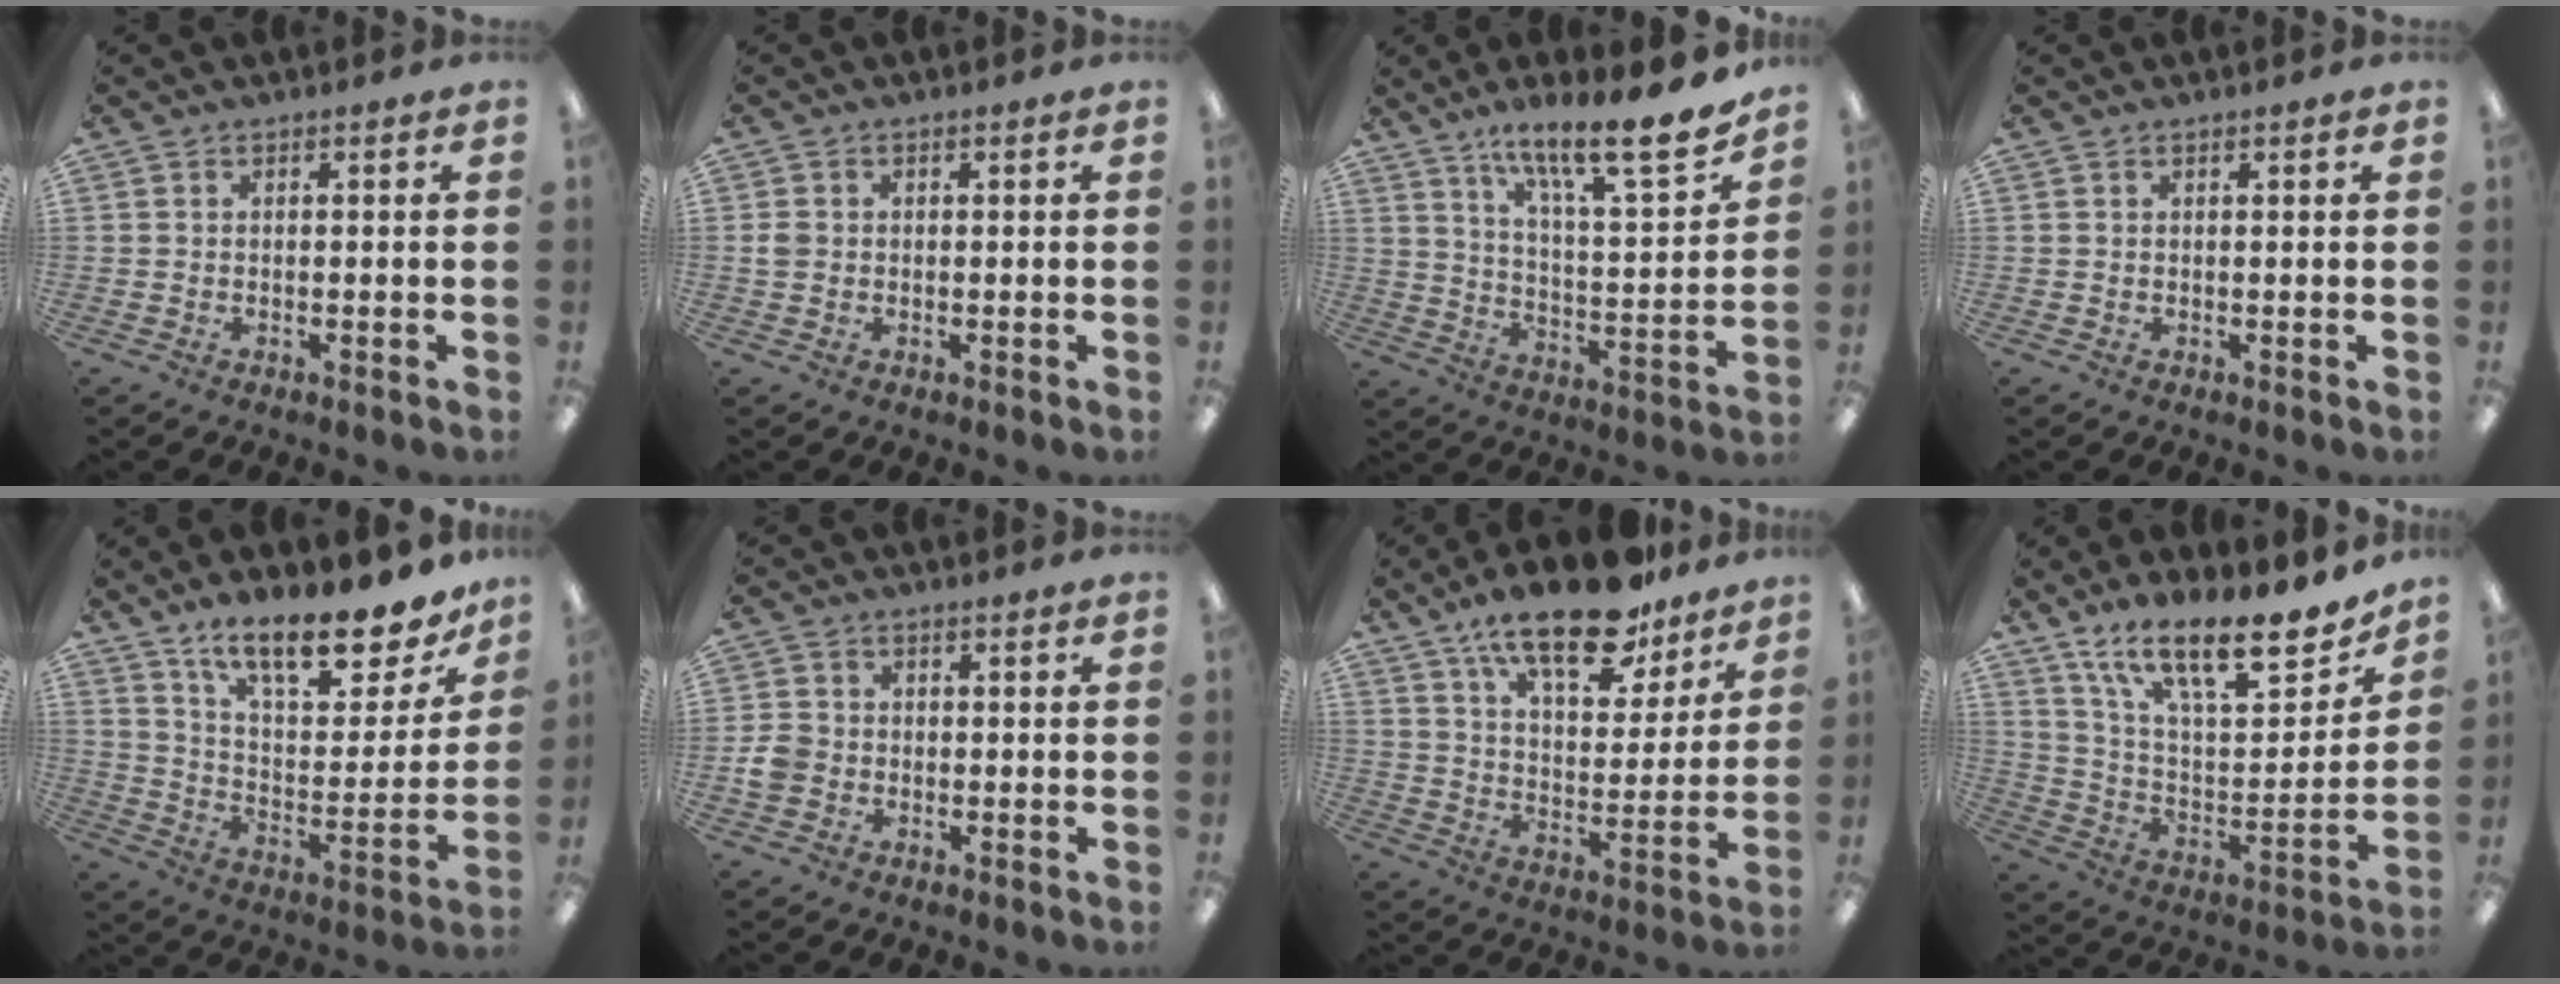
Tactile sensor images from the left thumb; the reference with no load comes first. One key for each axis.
{"total": 1.9, "fx": 0.1, "fy": 1.7, "fz": 0.9, "tx": -0.017, "ty": 0.005, "tz": 0.000}
{"total": 16.6, "fx": 13.4, "fy": 2.9, "fz": 9.4, "tx": -0.146, "ty": -0.097, "tz": 0.218}
{"total": 0.7, "fx": 0.5, "fy": 0.1, "fz": 0.5, "tx": -0.010, "ty": 0.002, "tz": 0.008}
{"total": 18.2, "fx": 13.6, "fy": 6.2, "fz": 10.2, "tx": -0.151, "ty": -0.097, "tz": 0.232}
{"total": 4.1, "fx": -0.9, "fy": 3.6, "fz": 1.6, "tx": -0.026, "ty": 0.010, "tz": -0.014}
{"total": 19.5, "fx": 14.0, "fy": 7.5, "fz": 11.2, "tx": -0.181, "ty": -0.078, "tz": 0.239}
{"total": 19.9, "fx": 14.9, "fy": 6.2, "fz": 11.5, "tx": -0.189, "ty": -0.103, "tz": 0.257}